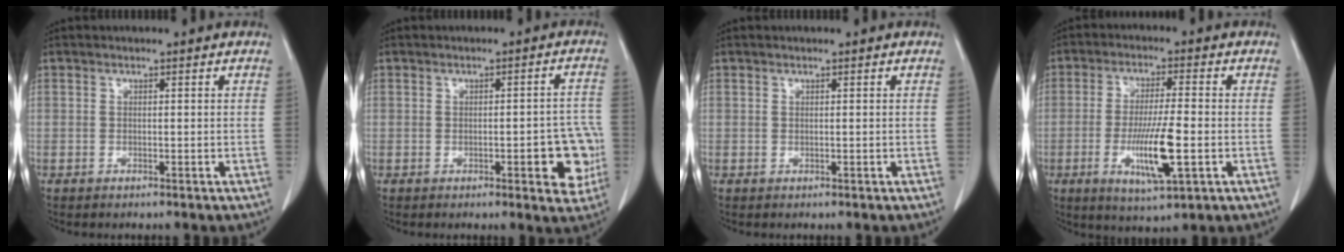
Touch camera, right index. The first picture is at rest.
{"total": 7.2, "force": [-2.1, 2.1, 6.5], "torque": [-0.061, 0.009, -0.023]}
{"total": 0.0}
{"total": 13.3, "force": [-3.8, 1.1, 12.7], "torque": [-0.244, -0.021, -0.068]}